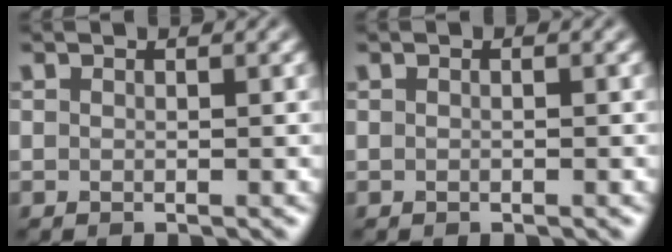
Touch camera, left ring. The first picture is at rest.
{"total": 0.0}